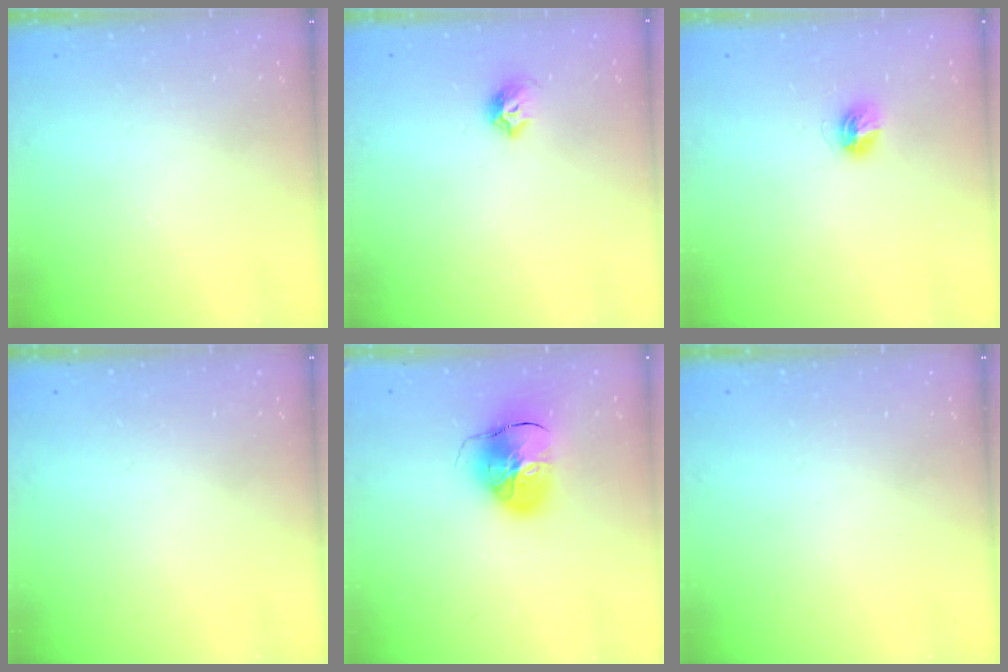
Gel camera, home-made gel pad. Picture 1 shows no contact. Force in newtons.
{"total": 6.1, "press": 6.0, "slide": 1.2}
{"total": 5.4, "press": 5.4, "slide": 0.5}
{"total": 0.0}
{"total": 12.1, "press": 12.0, "slide": 1.7}
{"total": 0.0}